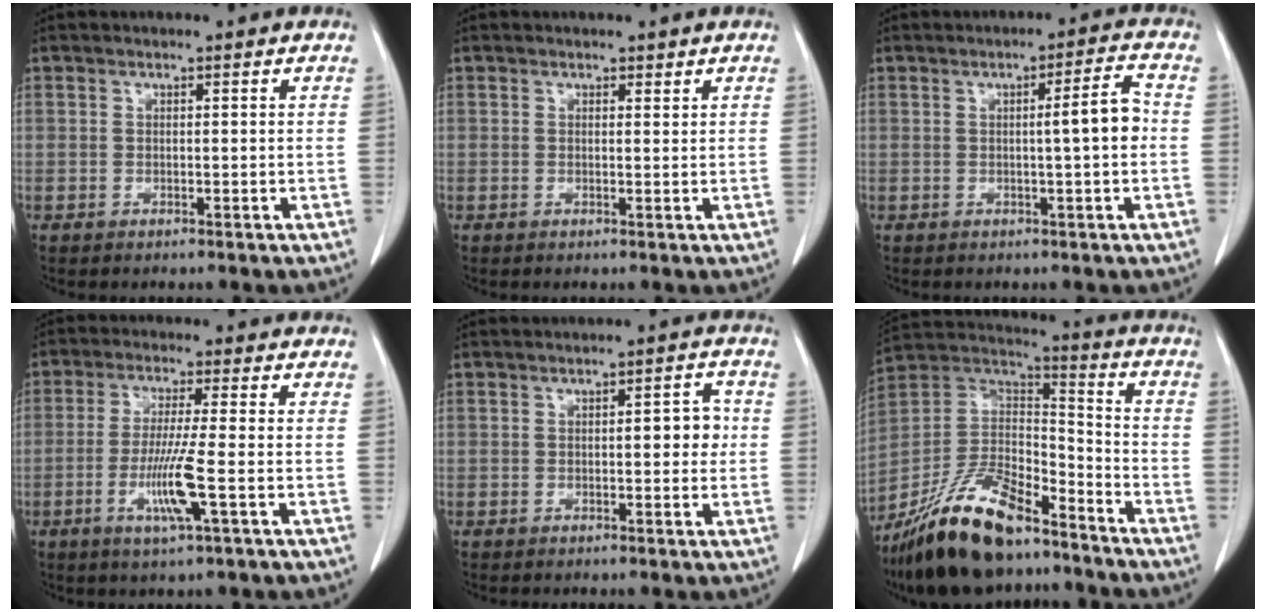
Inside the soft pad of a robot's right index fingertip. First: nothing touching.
{"total": 0.8, "force": [0.7, 0.4, 0.1], "torque": [0.004, -0.004, 0.008]}
{"total": 5.0, "force": [0.1, 0.2, 5.0], "torque": [-0.069, 0.011, -0.001]}
{"total": 7.7, "force": [-2.4, -0.5, 7.3], "torque": [-0.141, -0.015, -0.048]}
{"total": 3.8, "force": [0.3, 1.6, 3.5], "torque": [-0.040, 0.015, 0.003]}
{"total": 20.8, "force": [-15.4, 7.1, 12.1], "torque": [-0.248, 0.001, -0.284]}